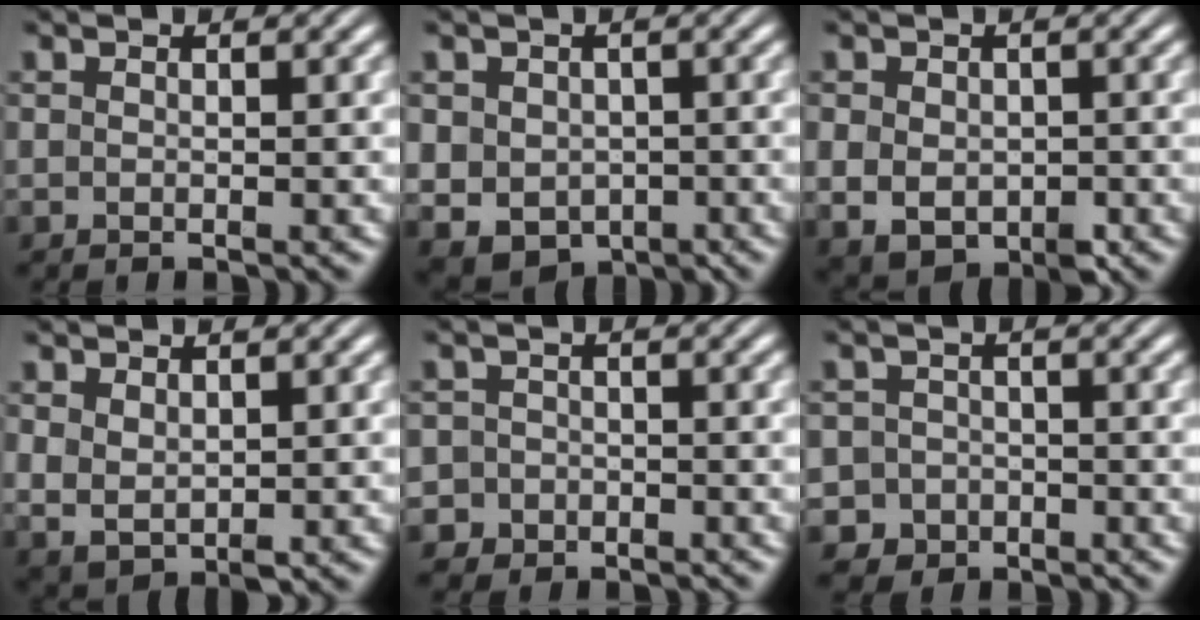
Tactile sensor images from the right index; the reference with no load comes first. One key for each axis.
{"total": 8.1, "fx": -3.1, "fy": 6.8, "fz": 3.2, "tx": -0.079, "ty": -0.050, "tz": -0.031}
{"total": 5.6, "fx": -1.7, "fy": 4.2, "fz": 3.2, "tx": -0.075, "ty": -0.036, "tz": -0.007}
{"total": 3.0, "fx": 0.5, "fy": 2.2, "fz": 1.9, "tx": -0.046, "ty": -0.015, "tz": 0.024}
{"total": 4.1, "fx": -2.7, "fy": 3.0, "fz": -0.3, "tx": 0.003, "ty": -0.013, "tz": -0.053}
{"total": 6.5, "fx": -3.5, "fy": 5.5, "fz": 0.4, "tx": -0.011, "ty": -0.021, "tz": -0.068}